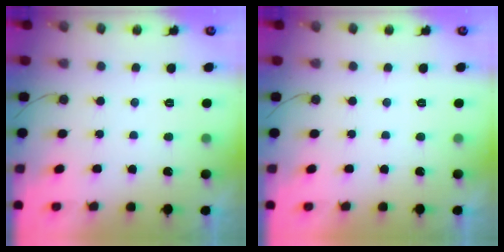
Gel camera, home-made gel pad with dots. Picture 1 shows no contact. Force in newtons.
{"total": 1.9, "press": 1.9, "slide": 0.1}